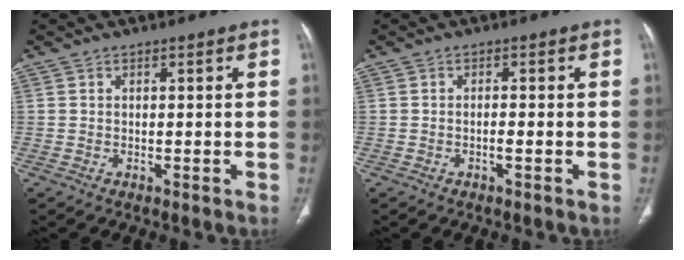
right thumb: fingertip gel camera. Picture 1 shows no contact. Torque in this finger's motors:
{"motor_torque": [-0.21, 0.16, -0.47, 0.33, -0.01]}